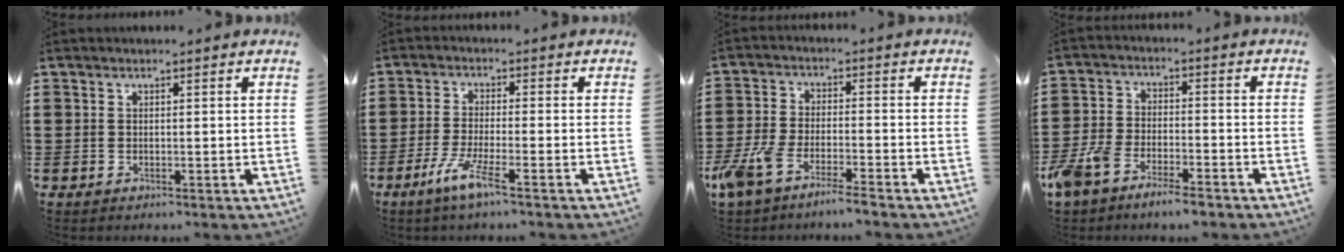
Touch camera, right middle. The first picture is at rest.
{"total": 5.5, "force": [-3.4, 0.4, 4.3], "torque": [-0.096, -0.012, -0.067]}
{"total": 6.0, "force": [-5.2, 0.6, 3.0], "torque": [-0.082, -0.011, -0.104]}
{"total": 6.3, "force": [-5.4, 1.5, 2.8], "torque": [-0.085, -0.005, -0.112]}